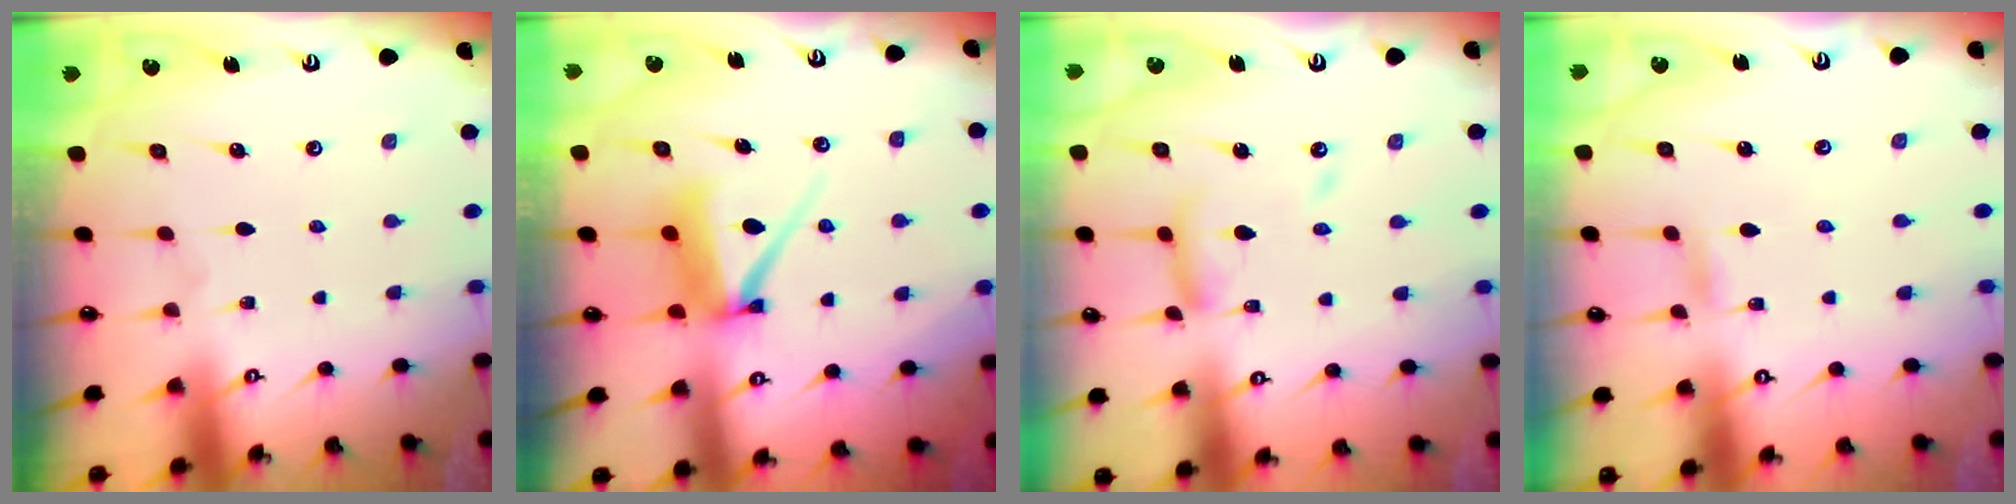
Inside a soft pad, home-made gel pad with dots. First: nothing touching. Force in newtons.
{"total": 7.8, "press": 7.8, "slide": 0.9}
{"total": 10.9, "press": 10.8, "slide": 1.0}
{"total": 2.8, "press": 2.7, "slide": 0.3}